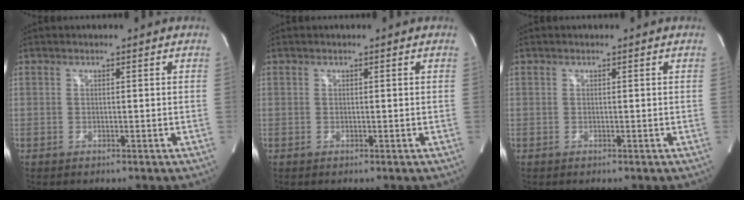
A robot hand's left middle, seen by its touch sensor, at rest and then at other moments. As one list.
[{"total": 0.0}, {"total": 0.0}]